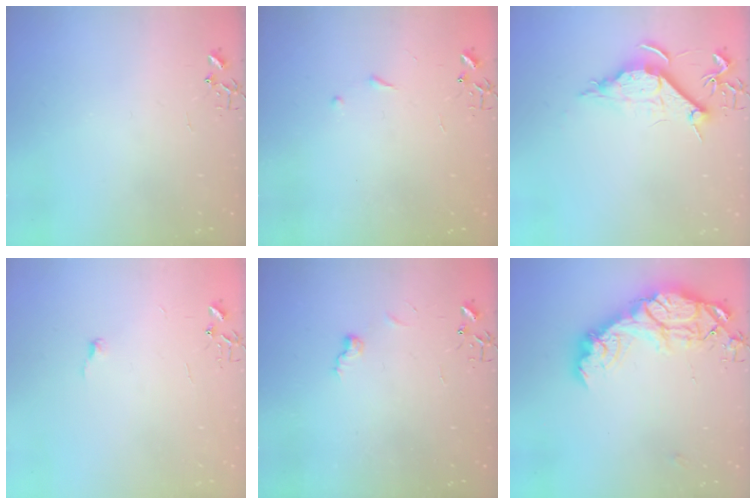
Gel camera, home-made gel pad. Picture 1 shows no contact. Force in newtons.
{"total": 4.0, "press": 3.9, "slide": 0.6}
{"total": 9.3, "press": 9.2, "slide": 1.0}
{"total": 3.7, "press": 3.7, "slide": 0.3}
{"total": 5.5, "press": 5.5, "slide": 0.6}
{"total": 19.2, "press": 19.1, "slide": 1.5}